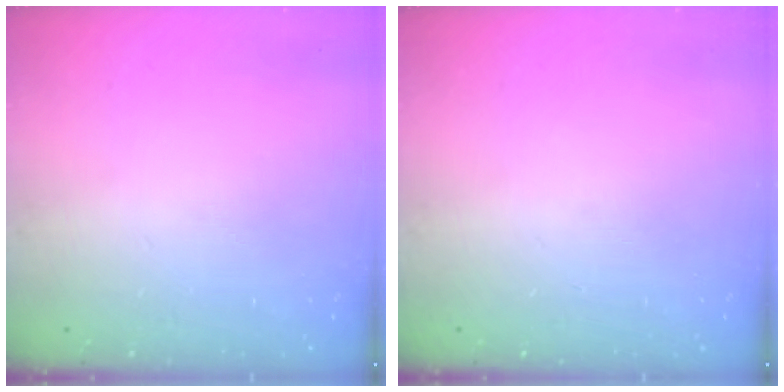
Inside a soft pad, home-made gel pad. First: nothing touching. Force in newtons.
{"total": 0.0}